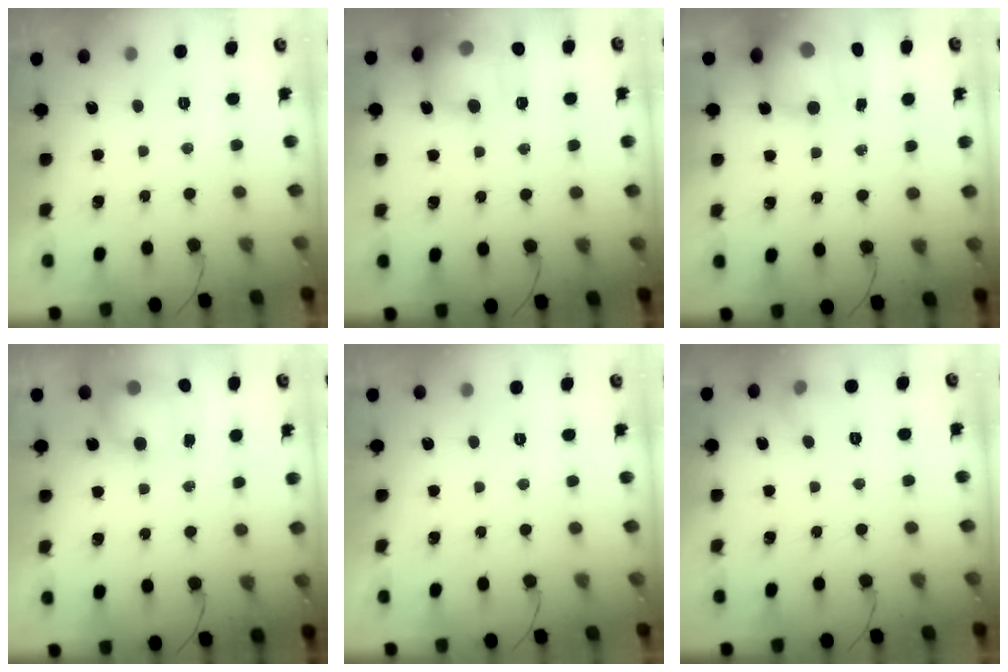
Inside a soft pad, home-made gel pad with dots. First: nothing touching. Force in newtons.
{"total": 15.3, "press": 14.6, "slide": 4.3}
{"total": 14.6, "press": 14.2, "slide": 3.4}
{"total": 7.4, "press": 7.3, "slide": 1.1}
{"total": 0.0}
{"total": 6.5, "press": 5.9, "slide": 2.7}